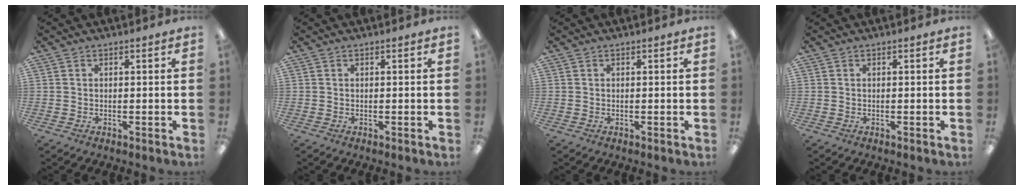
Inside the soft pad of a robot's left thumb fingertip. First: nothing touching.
{"total": 0.0}
{"total": 0.0}
{"total": 0.0}